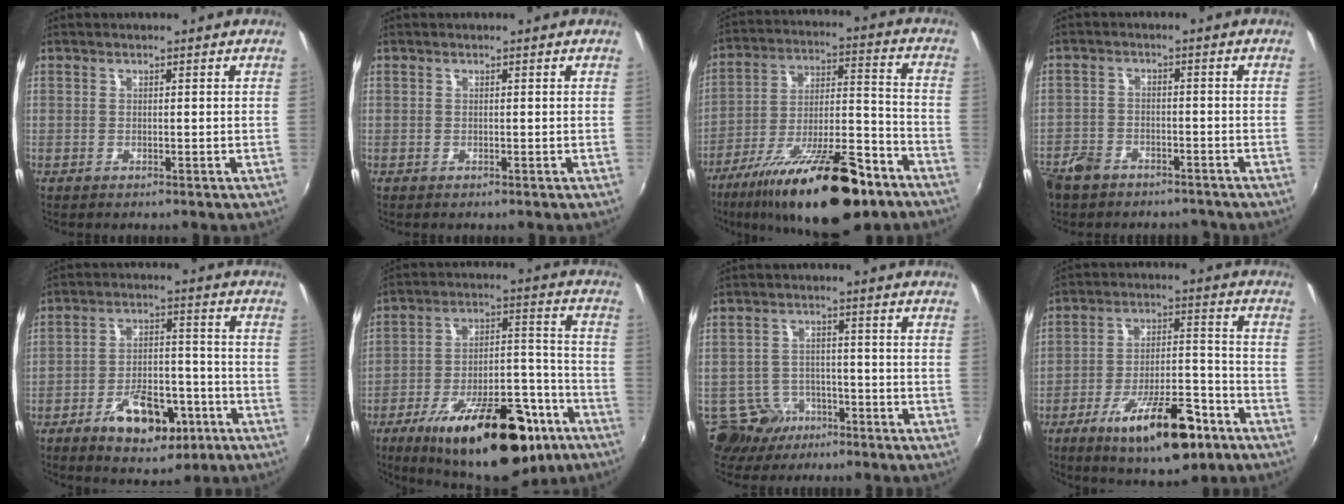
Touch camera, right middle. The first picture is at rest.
{"total": 0.0}
{"total": 24.5, "force": [-16.3, 7.2, 16.9], "torque": [-0.292, -0.029, -0.252]}
{"total": 8.9, "force": [-6.5, 5.4, 2.9], "torque": [-0.087, 0.011, -0.103]}
{"total": 11.8, "force": [-6.4, 5.8, 8.1], "torque": [-0.143, 0.016, -0.087]}
{"total": 25.5, "force": [-16.0, 9.8, 17.4], "torque": [-0.275, -0.005, -0.224]}
{"total": 6.5, "force": [-4.4, 4.7, 0.5], "torque": [-0.022, 0.020, -0.071]}
{"total": 16.3, "force": [-9.7, 5.0, 12.1], "torque": [-0.202, -0.006, -0.144]}